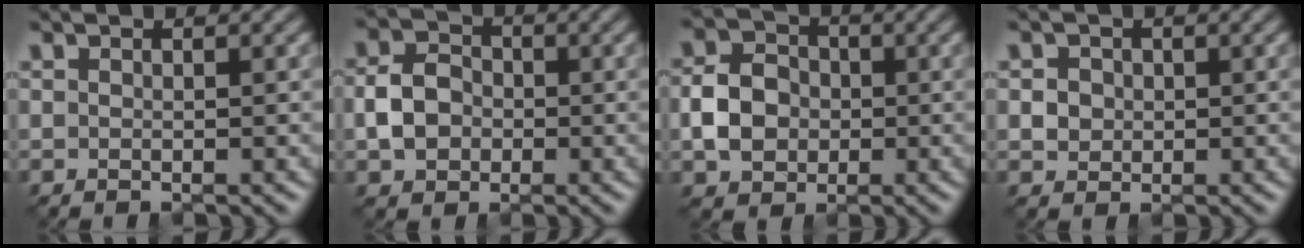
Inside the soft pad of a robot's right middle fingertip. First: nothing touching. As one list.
[{"total": 3.6, "force": [-0.9, 3.0, 1.8], "torque": [-0.034, 0.004, -0.022]}, {"total": 4.4, "force": [-0.9, 3.6, 2.2], "torque": [-0.044, 0.005, -0.021]}, {"total": 2.3, "force": [0.5, 2.0, 0.9], "torque": [-0.025, 0.002, 0.013]}]